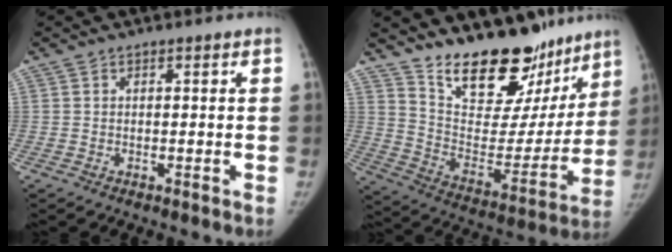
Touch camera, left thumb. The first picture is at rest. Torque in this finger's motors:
{"motor_torque": [0.97, 0.95, 0.50, -0.35, 0.05]}